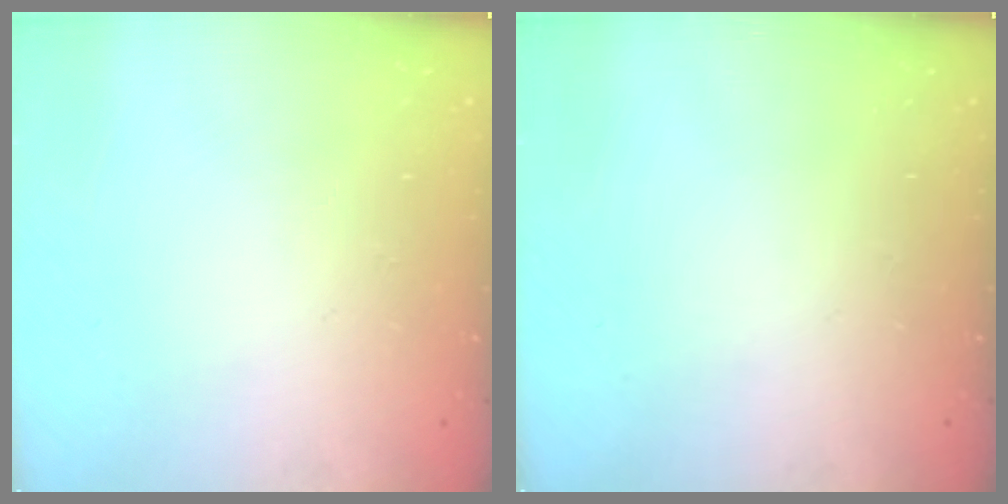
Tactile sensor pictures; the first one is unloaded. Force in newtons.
{"total": 0.0}